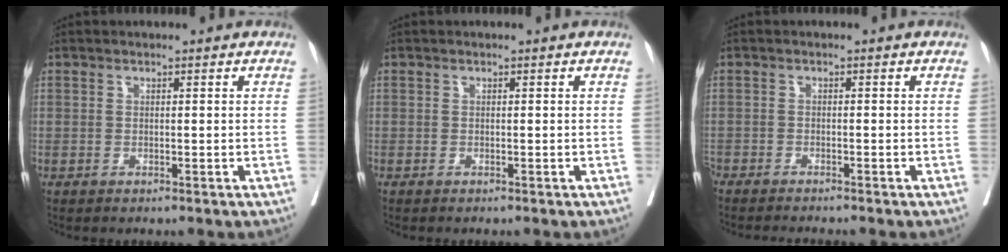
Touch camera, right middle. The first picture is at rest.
{"total": 0.0}
{"total": 4.9, "force": [-4.5, 0.2, 1.9], "torque": [-0.020, -0.011, -0.072]}